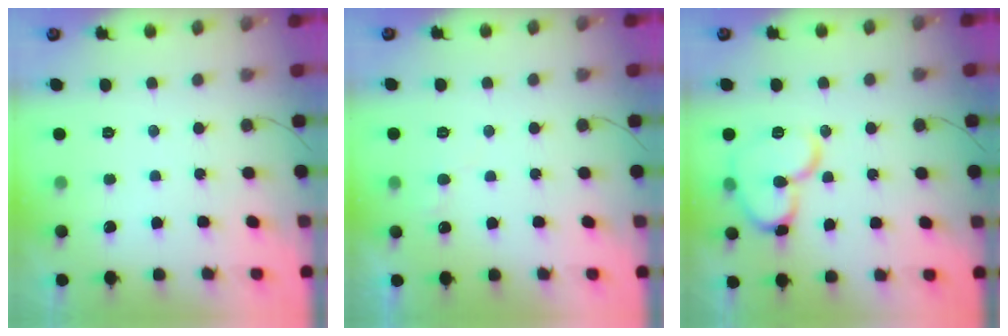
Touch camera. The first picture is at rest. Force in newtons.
{"total": 3.9, "press": 3.9, "slide": 0.4}
{"total": 14.0, "press": 13.8, "slide": 2.3}